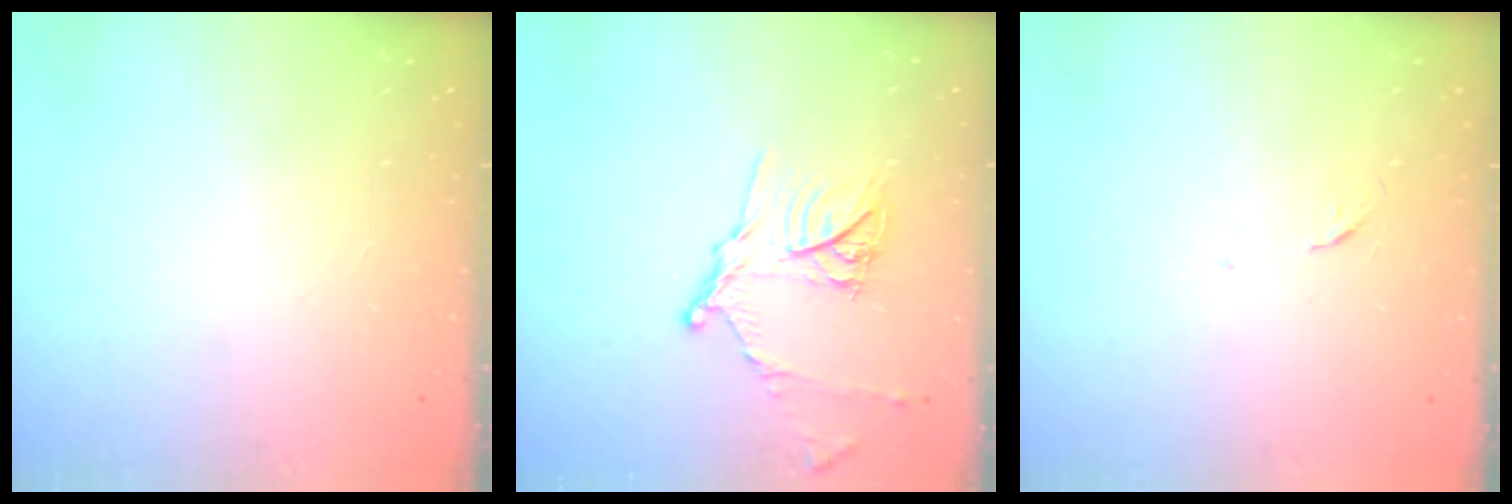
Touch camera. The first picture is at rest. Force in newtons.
{"total": 13.6, "press": 13.6, "slide": 1.1}
{"total": 3.3, "press": 3.3, "slide": 0.5}